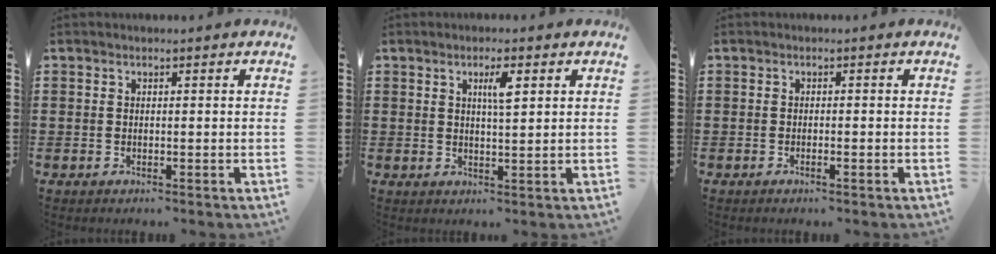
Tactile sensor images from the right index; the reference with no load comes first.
{"total": 3.1, "force": [1.2, 0.6, 2.8], "torque": [-0.051, 0.001, 0.016]}
{"total": 0.7, "force": [-0.4, 0.1, 0.6], "torque": [-0.012, -0.003, -0.008]}